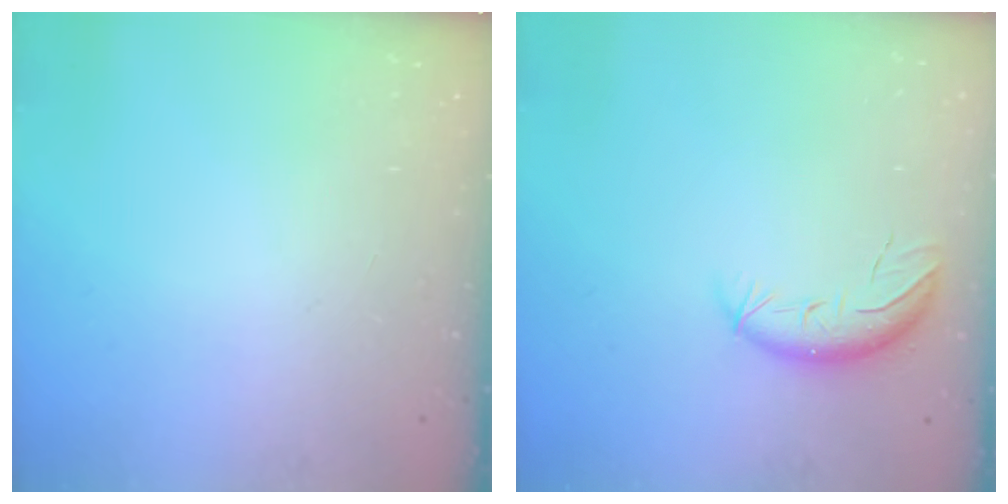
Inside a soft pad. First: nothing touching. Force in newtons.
{"total": 9.6, "press": 9.3, "slide": 2.5}